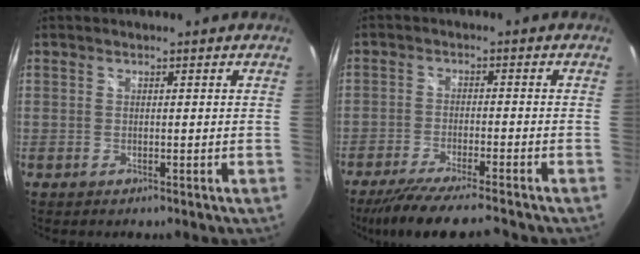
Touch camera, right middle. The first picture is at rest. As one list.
[{"total": 10.9, "force": [-9.6, 0.3, 5.3], "torque": [-0.117, -0.022, -0.159]}]